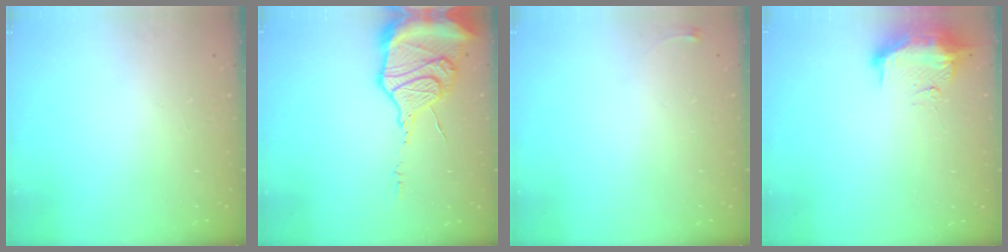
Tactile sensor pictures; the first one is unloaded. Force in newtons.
{"total": 18.9, "press": 18.8, "slide": 1.8}
{"total": 2.6, "press": 2.6, "slide": 0.6}
{"total": 11.3, "press": 10.3, "slide": 4.7}